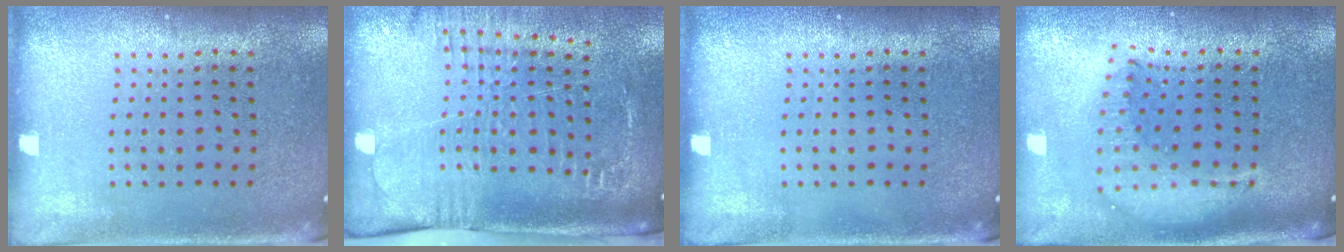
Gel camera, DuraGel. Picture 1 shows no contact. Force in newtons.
{"total": 2.6, "press": 2.1, "slide": 1.6}
{"total": 0.0}
{"total": 1.8, "press": 1.5, "slide": 0.9}